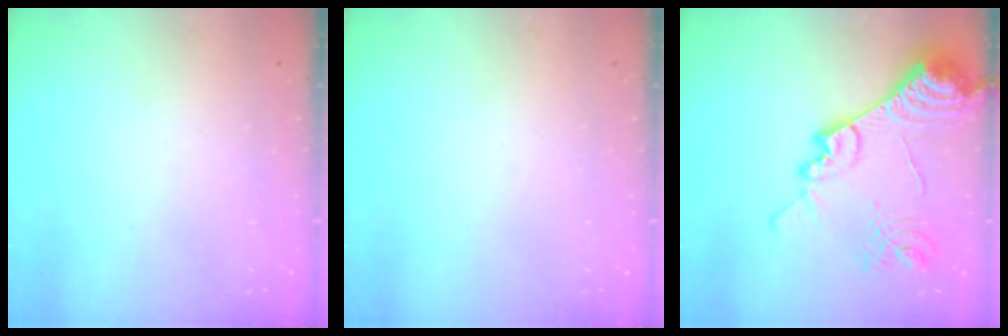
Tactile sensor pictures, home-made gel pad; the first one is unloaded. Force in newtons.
{"total": 0.0}
{"total": 22.4, "press": 22.3, "slide": 2.3}